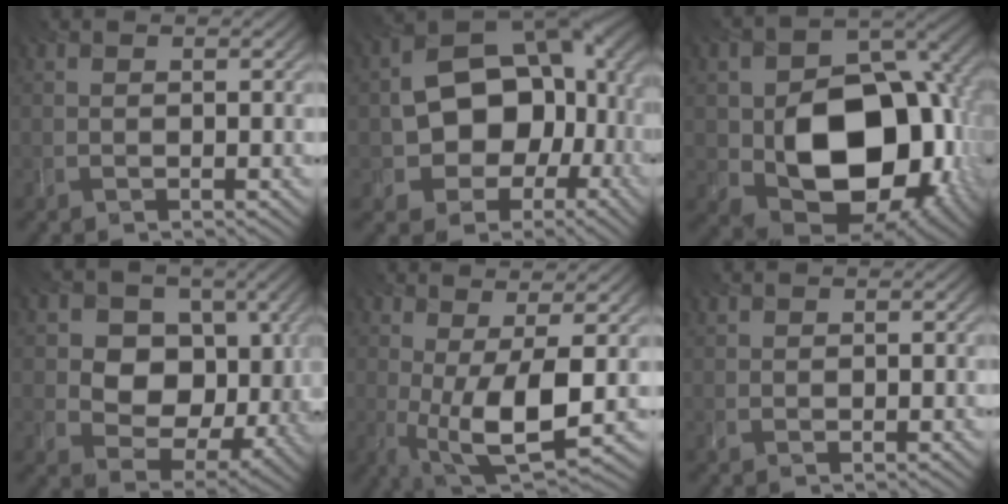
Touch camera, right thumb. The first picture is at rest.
{"total": 16.2, "force": [-1.7, 11.6, 11.2], "torque": [-0.178, -0.020, -0.024]}
{"total": 16.0, "force": [-2.0, 11.2, 11.2], "torque": [-0.161, -0.030, -0.028]}
{"total": 11.4, "force": [1.8, 9.0, 6.8], "torque": [-0.135, -0.015, 0.029]}
{"total": 9.7, "force": [-0.4, 3.2, 9.1], "torque": [-0.174, -0.007, -0.003]}
{"total": 0.6, "force": [0.6, 0.1, 0.1], "torque": [-0.002, 0.003, 0.013]}